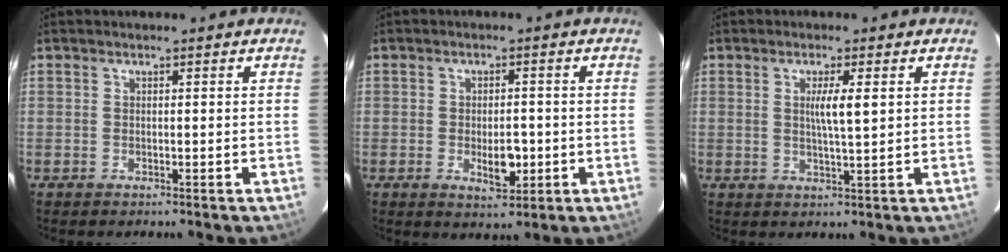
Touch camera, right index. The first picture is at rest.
{"total": 4.9, "force": [-1.2, 2.1, 4.2], "torque": [-0.065, -0.003, -0.012]}
{"total": 4.0, "force": [0.9, 0.0, 3.9], "torque": [-0.070, -0.004, 0.015]}